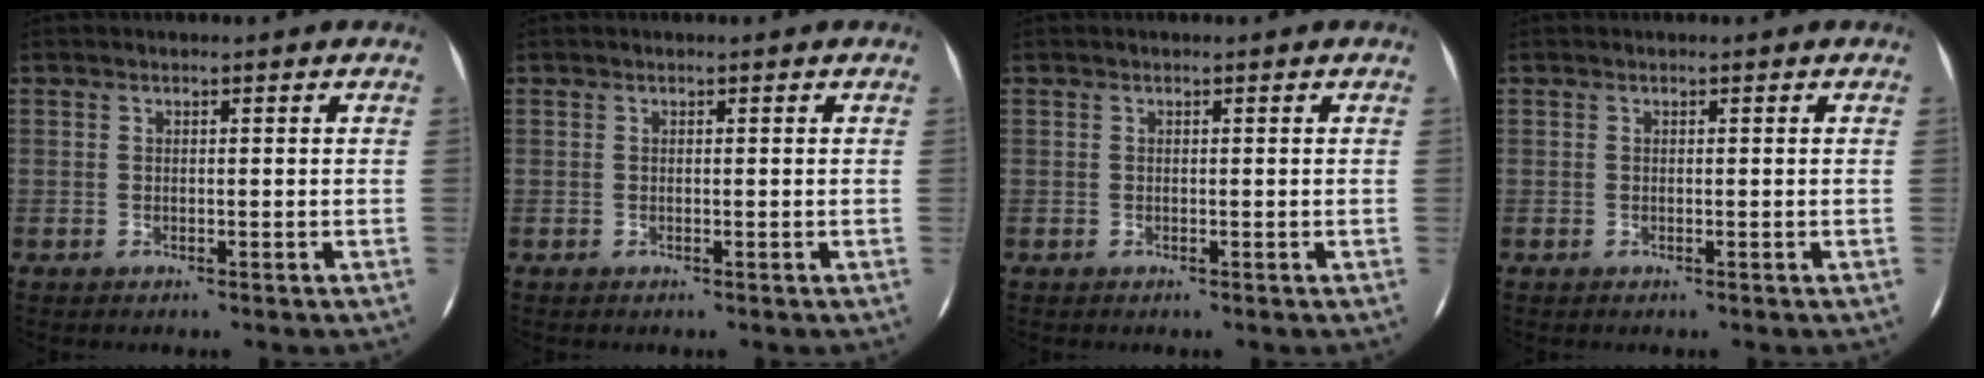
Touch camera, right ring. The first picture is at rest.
{"total": 0.0}
{"total": 0.0}
{"total": 0.0}